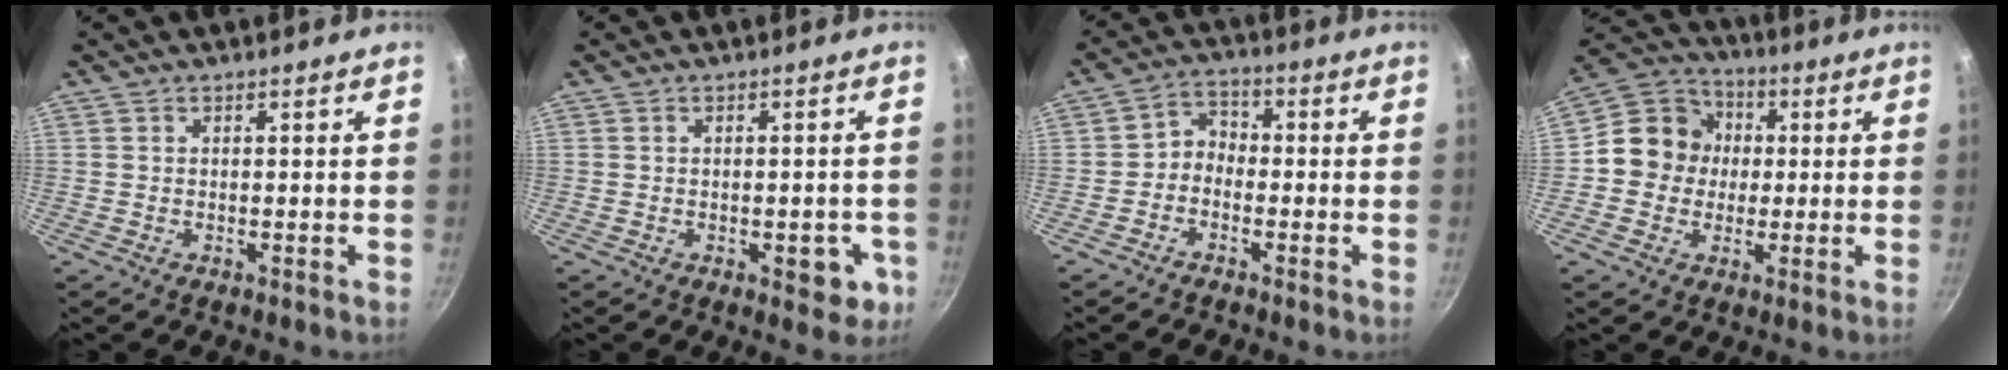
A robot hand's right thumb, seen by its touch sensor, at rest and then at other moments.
{"total": 5.3, "force": [-1.6, 2.9, 4.1], "torque": [-0.023, 0.010, -0.017]}
{"total": 3.8, "force": [-1.7, 2.9, 1.8], "torque": [-0.018, 0.030, -0.045]}
{"total": 10.9, "force": [0.2, 10.1, 4.2], "torque": [-0.031, 0.023, -0.020]}